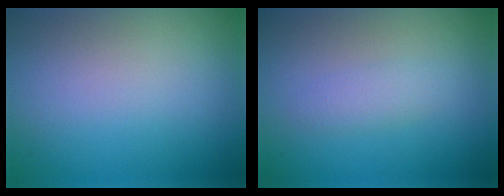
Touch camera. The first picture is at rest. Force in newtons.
{"total": 1.5, "press": 1.5, "slide": 0.0}